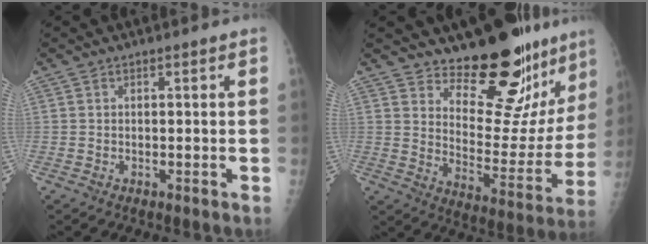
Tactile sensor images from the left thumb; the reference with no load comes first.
{"total": 20.2, "force": [17.0, 6.6, 8.6], "torque": [-0.066, -0.145, 0.234]}